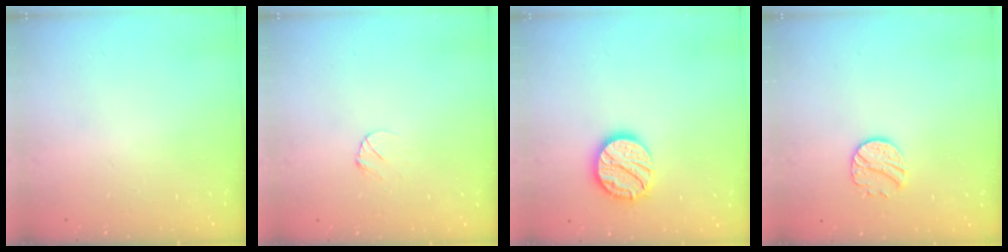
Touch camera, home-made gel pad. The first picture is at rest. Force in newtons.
{"total": 3.2, "press": 3.2, "slide": 0.5}
{"total": 13.4, "press": 13.4, "slide": 0.9}
{"total": 9.4, "press": 9.4, "slide": 0.7}